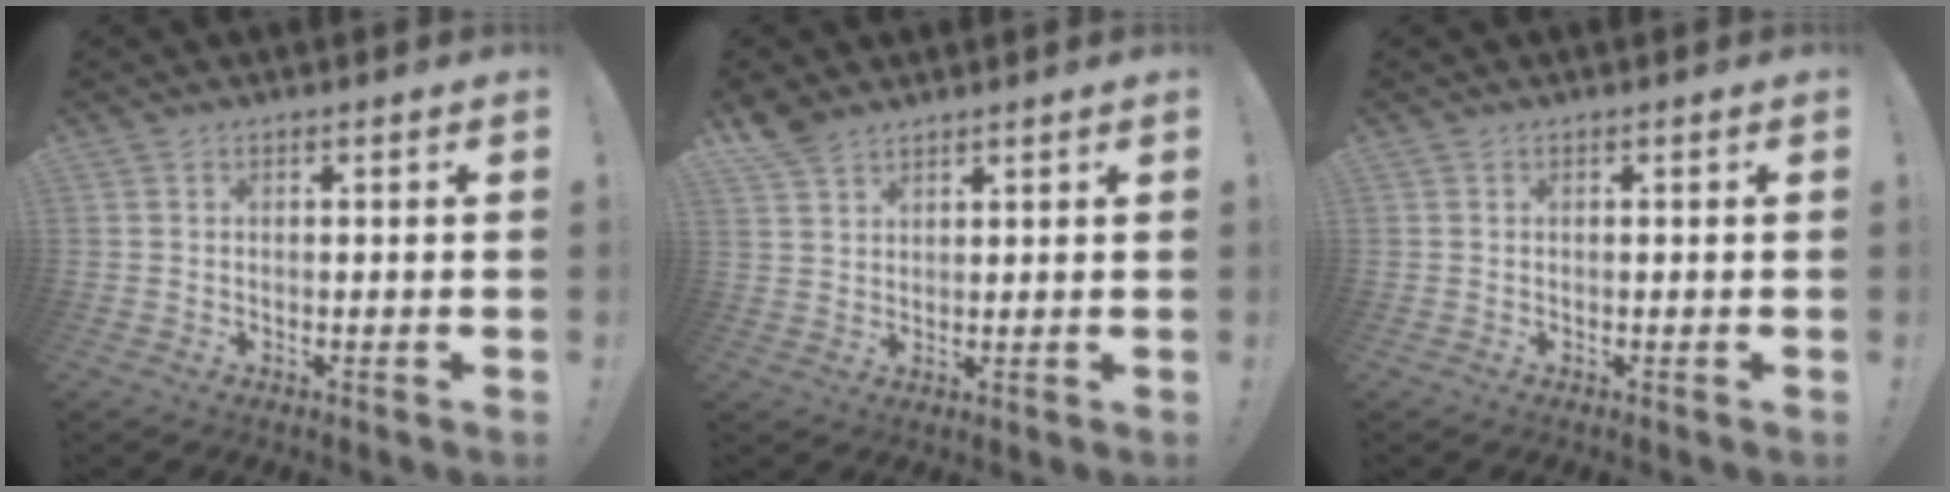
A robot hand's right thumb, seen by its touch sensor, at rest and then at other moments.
{"total": 5.0, "force": [4.2, 2.1, 1.8], "torque": [-0.032, -0.024, 0.080]}
{"total": 0.0}